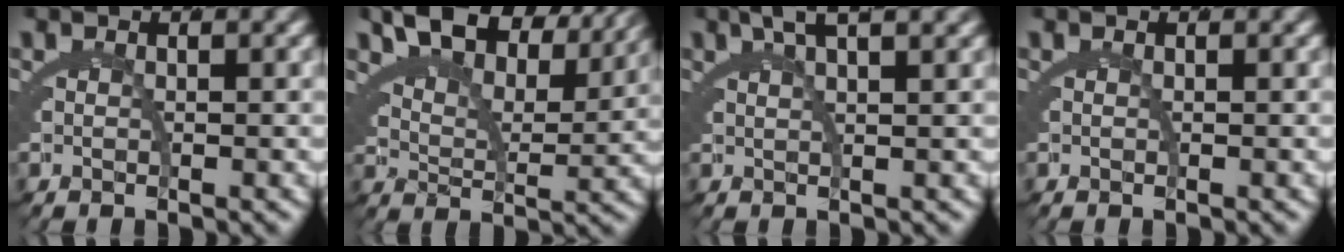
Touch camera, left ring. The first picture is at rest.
{"total": 9.8, "force": [8.5, 2.4, 4.2], "torque": [-0.055, 0.039, 0.123]}
{"total": 3.0, "force": [2.6, -0.5, 1.4], "torque": [-0.021, 0.018, 0.044]}
{"total": 0.0}